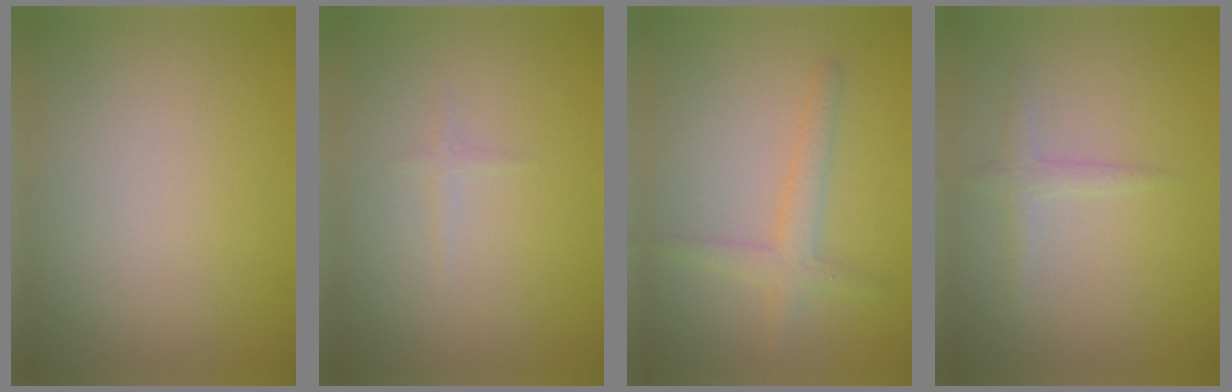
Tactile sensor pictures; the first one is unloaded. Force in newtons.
{"total": 0.5, "press": 0.5, "slide": 0.0}
{"total": 2.3, "press": 2.3, "slide": 0.1}
{"total": 1.3, "press": 1.3, "slide": 0.0}